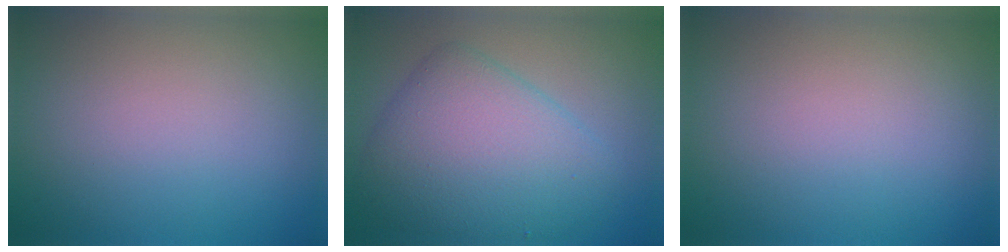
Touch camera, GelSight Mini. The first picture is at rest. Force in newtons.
{"total": 7.3, "press": 7.3, "slide": 0.1}
{"total": 0.0}